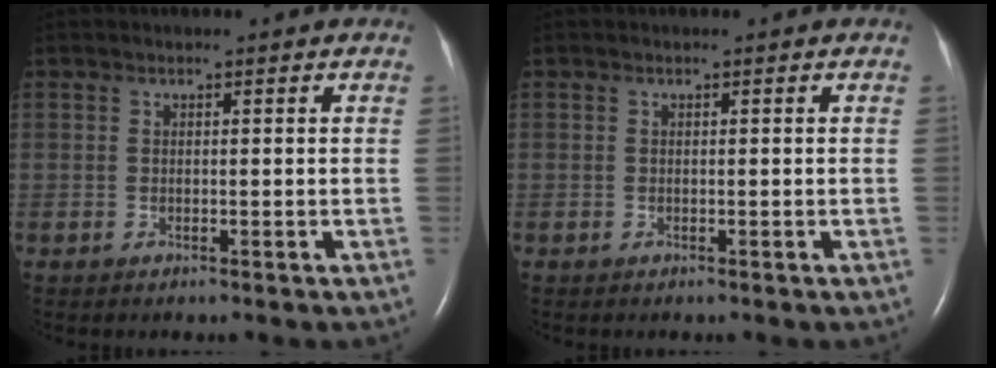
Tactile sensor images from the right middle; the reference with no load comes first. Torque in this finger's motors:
{"motor_torque": [0.00, 0.00, -0.30, -0.21]}